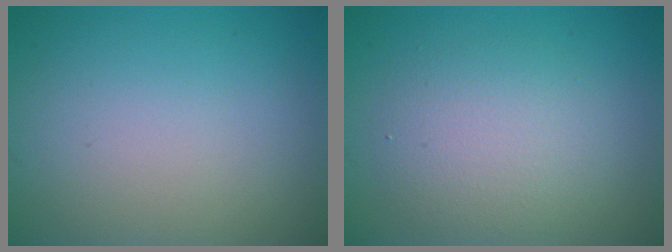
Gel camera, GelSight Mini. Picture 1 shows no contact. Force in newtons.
{"total": 3.9, "press": 3.9, "slide": 0.1}